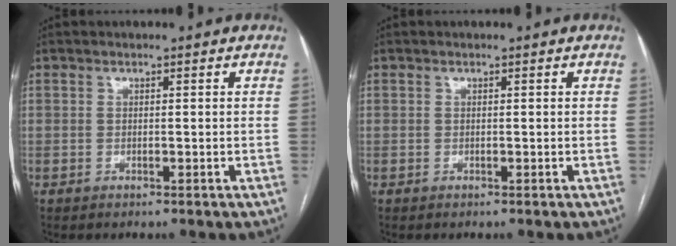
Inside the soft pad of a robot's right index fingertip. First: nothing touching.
{"total": 0.0}